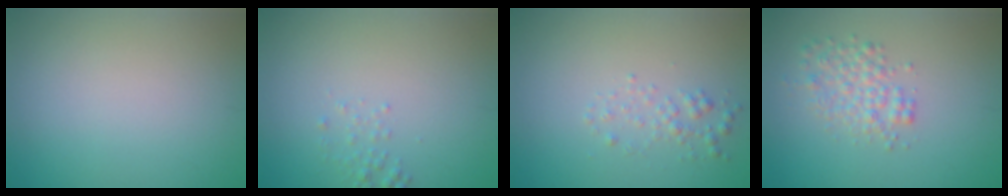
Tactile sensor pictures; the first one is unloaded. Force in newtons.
{"total": 1.0, "press": 1.0, "slide": 0.0}
{"total": 1.3, "press": 1.3, "slide": 0.0}
{"total": 2.6, "press": 2.6, "slide": 0.1}